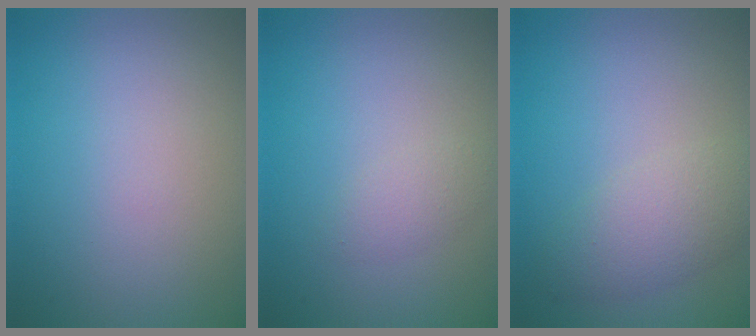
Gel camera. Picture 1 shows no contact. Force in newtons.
{"total": 1.3, "press": 1.3, "slide": 0.0}
{"total": 3.3, "press": 3.3, "slide": 0.2}